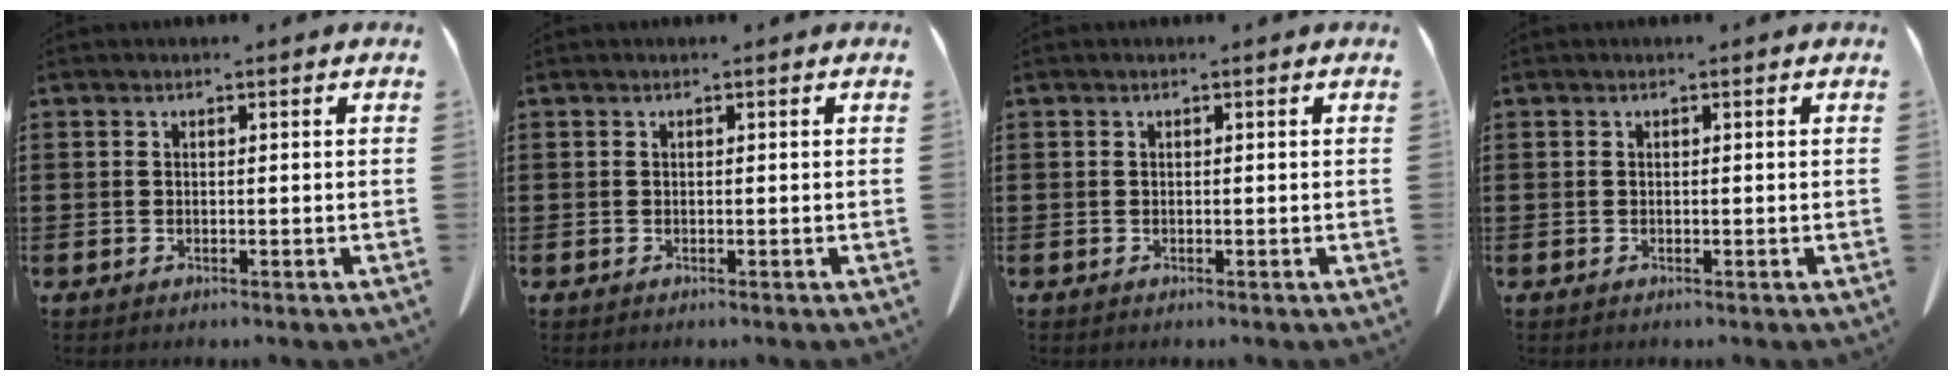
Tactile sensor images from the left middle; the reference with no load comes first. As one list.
[{"total": 0.0}, {"total": 0.0}, {"total": 0.0}]